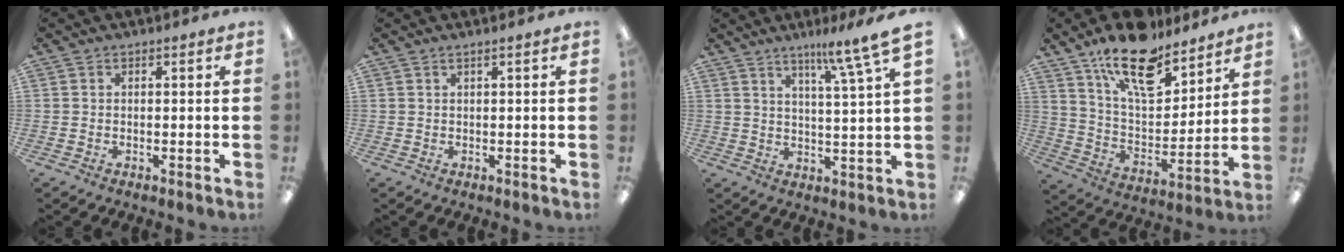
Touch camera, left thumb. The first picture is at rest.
{"total": 0.9, "force": [0.6, 0.0, 0.7], "torque": [-0.013, -0.001, 0.010]}
{"total": 9.6, "force": [7.1, -0.1, 6.4], "torque": [-0.094, -0.049, 0.111]}
{"total": 17.8, "force": [13.0, 7.7, 9.4], "torque": [-0.156, -0.076, 0.226]}